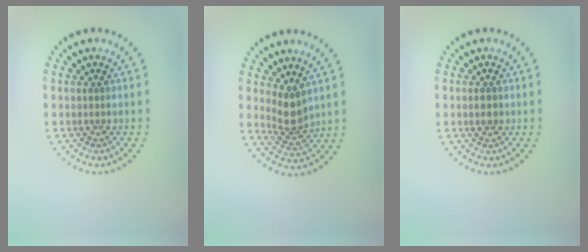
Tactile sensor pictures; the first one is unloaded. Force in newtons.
{"total": 2.7, "press": 2.1, "slide": 1.8}
{"total": 1.4, "press": 1.4, "slide": 0.1}